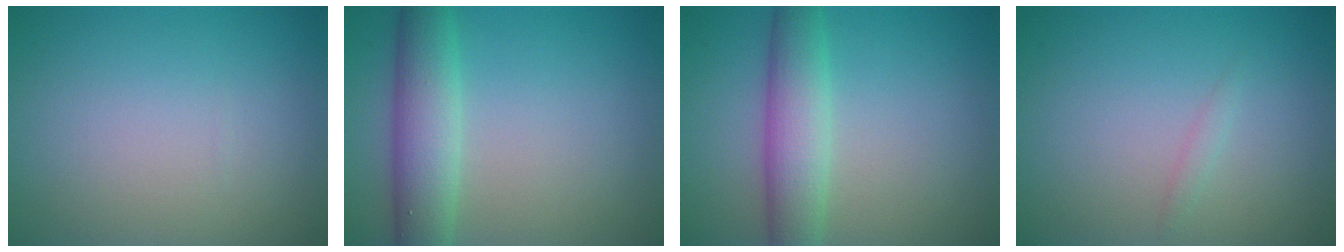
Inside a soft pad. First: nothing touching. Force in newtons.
{"total": 5.2, "press": 5.2, "slide": 0.3}
{"total": 4.8, "press": 4.8, "slide": 0.1}
{"total": 0.7, "press": 0.7, "slide": 0.1}